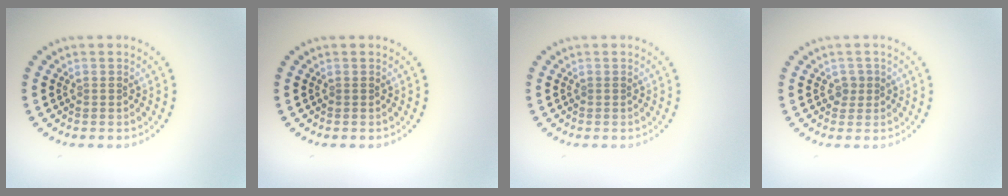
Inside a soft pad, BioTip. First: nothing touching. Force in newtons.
{"total": 0.0}
{"total": 0.0}
{"total": 1.1, "press": 0.9, "slide": 0.6}